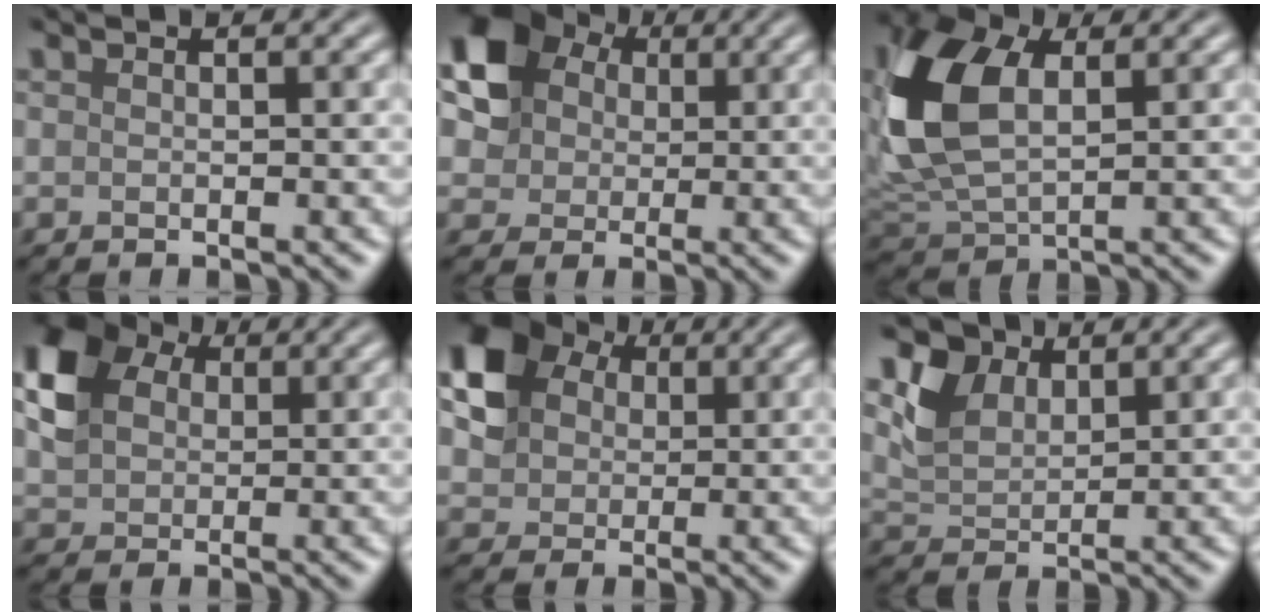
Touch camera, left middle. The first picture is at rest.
{"total": 10.1, "force": [3.5, 8.2, 4.8], "torque": [-0.115, 0.032, 0.056]}
{"total": 9.9, "force": [2.4, 5.9, 7.5], "torque": [-0.180, 0.008, 0.041]}
{"total": 6.2, "force": [2.1, 4.7, 3.5], "torque": [-0.090, 0.010, 0.032]}
{"total": 8.6, "force": [3.0, 6.8, 4.2], "torque": [-0.104, 0.028, 0.041]}
{"total": 4.8, "force": [3.1, 2.9, 2.1], "torque": [-0.062, 0.004, 0.060]}